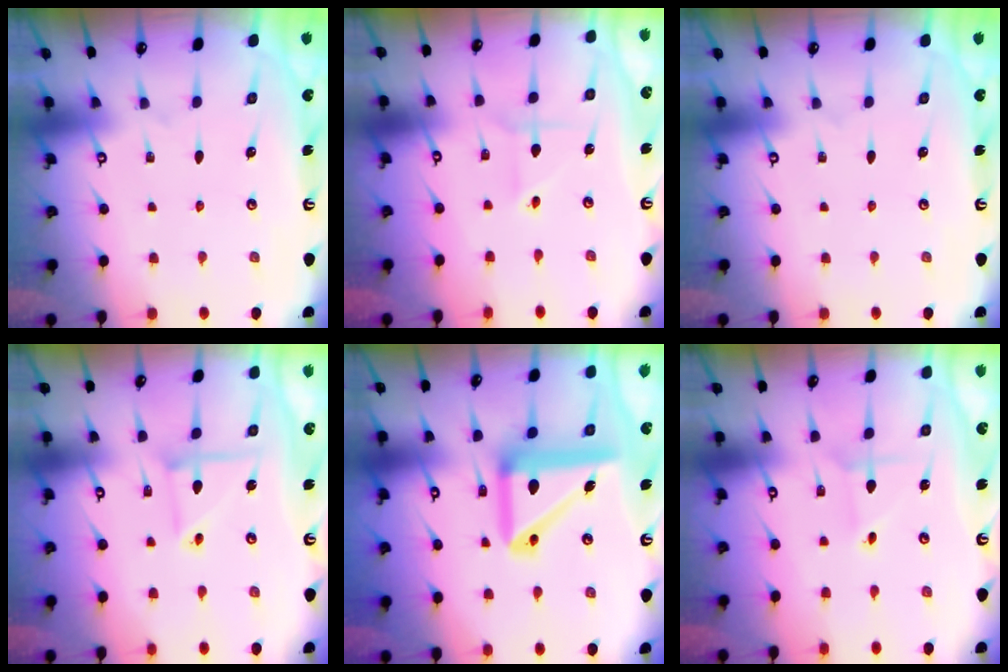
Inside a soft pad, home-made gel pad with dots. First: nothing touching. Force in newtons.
{"total": 2.3, "press": 2.3, "slide": 0.1}
{"total": 0.0}
{"total": 6.1, "press": 6.1, "slide": 0.4}
{"total": 16.1, "press": 15.9, "slide": 2.9}
{"total": 1.1, "press": 1.1, "slide": 0.0}